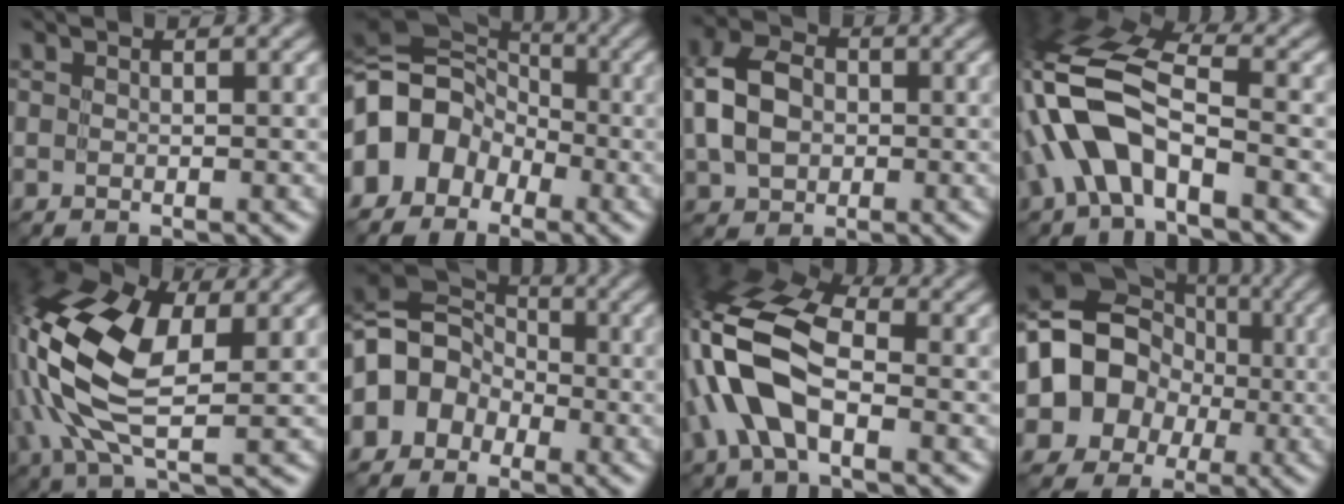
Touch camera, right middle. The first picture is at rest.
{"total": 9.8, "force": [-3.0, 8.0, 4.9], "torque": [-0.078, 0.003, -0.080]}
{"total": 6.2, "force": [-0.1, 4.7, 4.1], "torque": [-0.102, 0.010, -0.012]}
{"total": 9.2, "force": [-2.8, 4.3, 7.7], "torque": [-0.164, 0.019, -0.067]}
{"total": 13.2, "force": [1.2, 7.0, 11.2], "torque": [-0.264, 0.009, 0.016]}
{"total": 6.0, "force": [-1.9, 5.1, 2.4], "torque": [-0.030, 0.009, -0.062]}
{"total": 10.3, "force": [-1.7, 5.1, 8.7], "torque": [-0.199, 0.018, -0.052]}
{"total": 10.1, "force": [-1.2, 8.9, 4.7], "torque": [-0.056, 0.003, -0.054]}